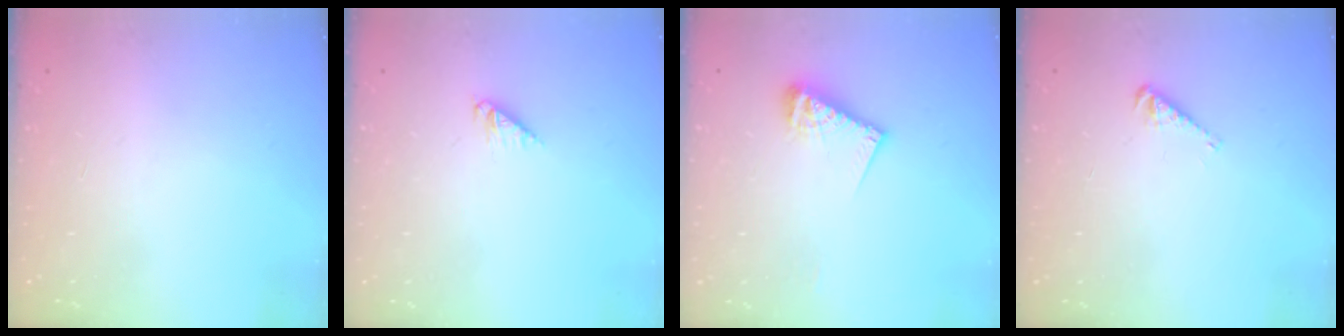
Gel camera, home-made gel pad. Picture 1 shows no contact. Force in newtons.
{"total": 2.7, "press": 2.7, "slide": 0.4}
{"total": 9.0, "press": 9.0, "slide": 1.0}
{"total": 2.5, "press": 2.5, "slide": 0.1}